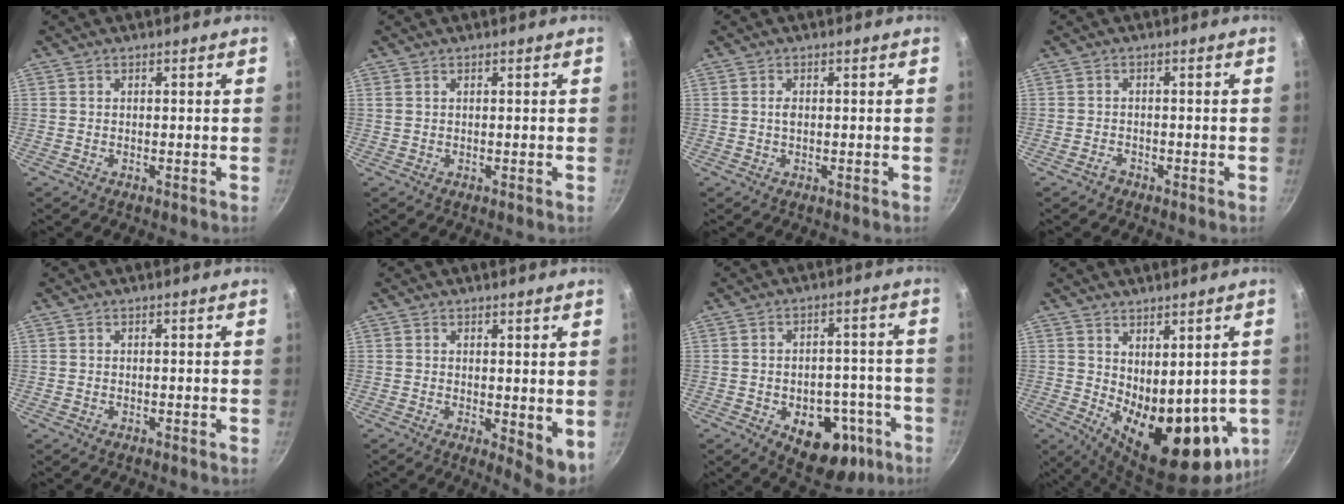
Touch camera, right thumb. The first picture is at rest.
{"total": 0.7, "force": [0.4, 0.4, 0.4], "torque": [-0.007, 0.005, 0.009]}
{"total": 1.3, "force": [0.1, 0.8, 1.0], "torque": [-0.016, 0.001, 0.001]}
{"total": 1.2, "force": [-0.9, 0.8, 0.2], "torque": [0.001, 0.004, -0.020]}
{"total": 0.0}
{"total": 5.0, "force": [0.3, 1.7, 4.7], "torque": [-0.058, -0.016, 0.009]}
{"total": 14.1, "force": [-6.3, 8.5, 9.3], "torque": [-0.094, 0.041, -0.077]}
{"total": 19.9, "force": [-4.3, 9.6, 16.9], "torque": [-0.201, -0.027, -0.029]}